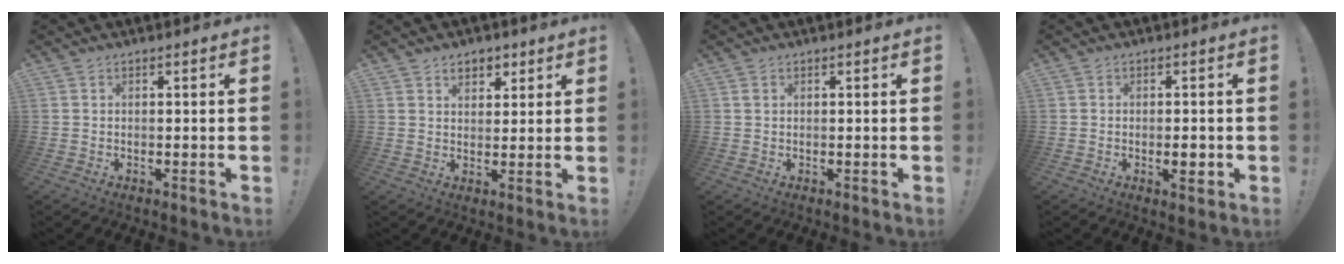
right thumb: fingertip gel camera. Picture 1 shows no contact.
{"total": 4.9, "force": [2.7, 3.6, 1.9], "torque": [-0.019, -0.010, 0.049]}
{"total": 0.7, "force": [0.3, 0.5, 0.3], "torque": [-0.006, 0.003, 0.005]}
{"total": 3.2, "force": [-0.7, 1.1, 2.9], "torque": [-0.031, -0.002, -0.014]}